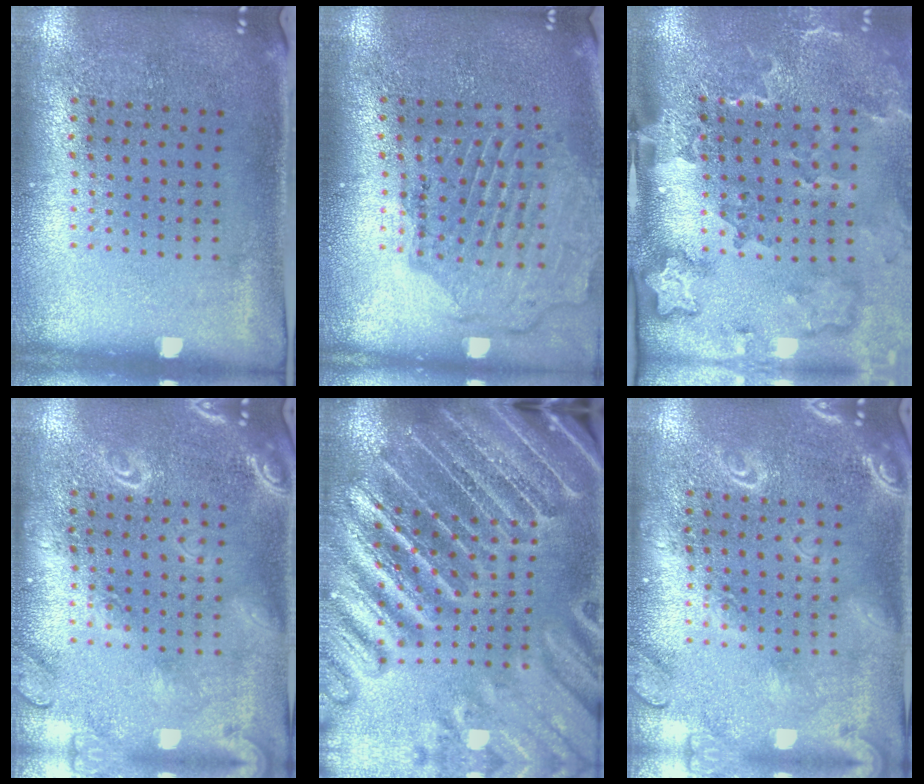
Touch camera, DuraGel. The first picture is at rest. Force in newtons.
{"total": 1.6, "press": 1.6, "slide": 0.2}
{"total": 3.5, "press": 2.5, "slide": 2.5}
{"total": 2.1, "press": 2.1, "slide": 0.2}
{"total": 4.7, "press": 4.3, "slide": 1.8}
{"total": 2.1, "press": 2.1, "slide": 0.2}